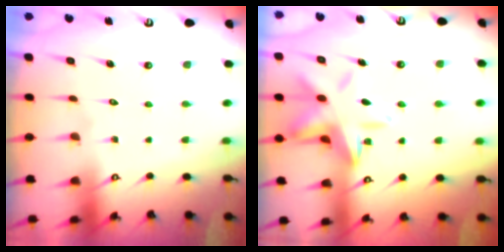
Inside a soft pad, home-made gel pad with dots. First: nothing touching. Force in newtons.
{"total": 14.4, "press": 14.3, "slide": 1.3}